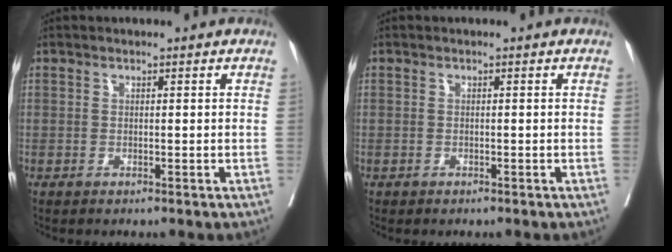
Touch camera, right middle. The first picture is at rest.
{"total": 0.0}